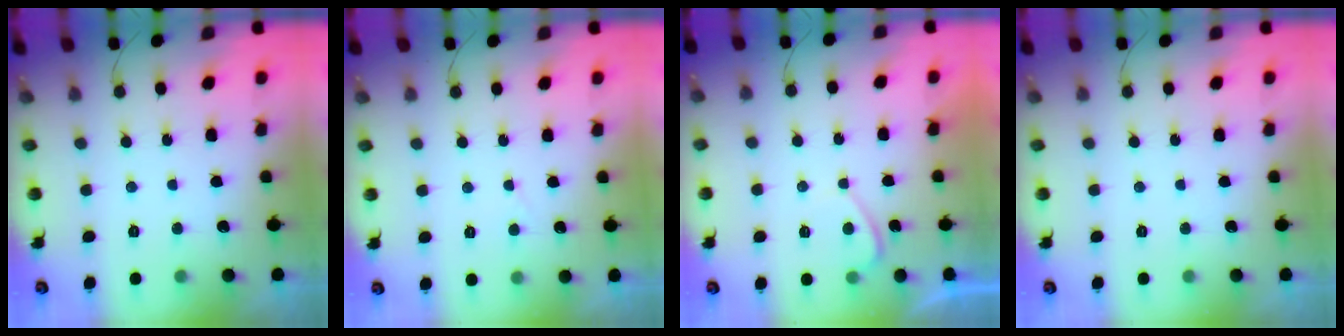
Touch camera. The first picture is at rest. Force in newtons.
{"total": 2.0, "press": 2.0, "slide": 0.2}
{"total": 0.9, "press": 0.7, "slide": 0.5}
{"total": 0.0}